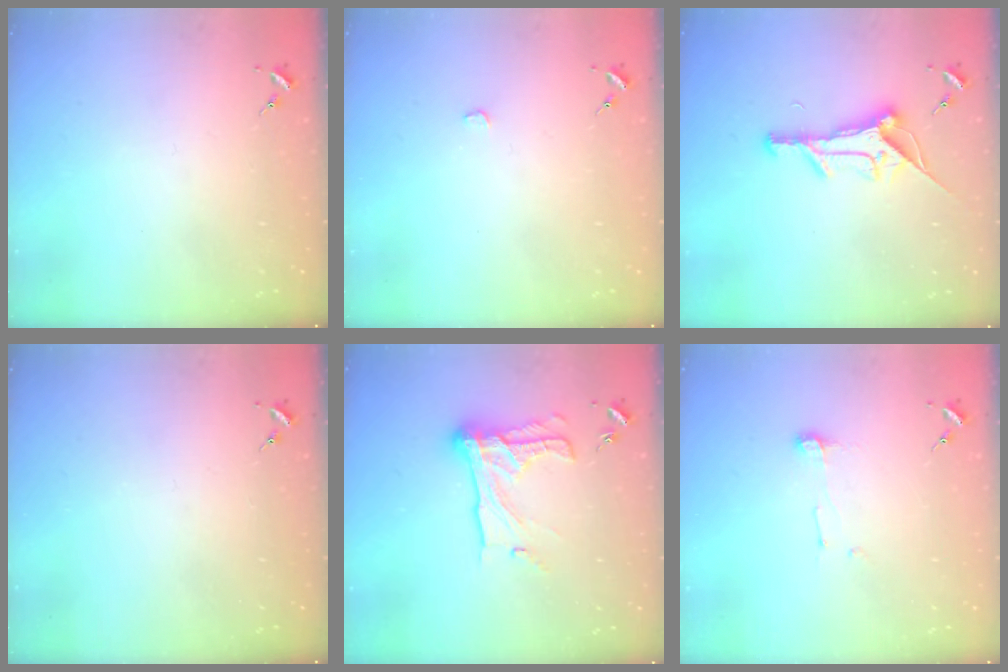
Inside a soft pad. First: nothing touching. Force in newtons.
{"total": 1.3, "press": 1.3, "slide": 0.1}
{"total": 14.0, "press": 14.0, "slide": 0.6}
{"total": 0.0}
{"total": 17.9, "press": 17.9, "slide": 1.4}
{"total": 4.7, "press": 4.6, "slide": 0.5}